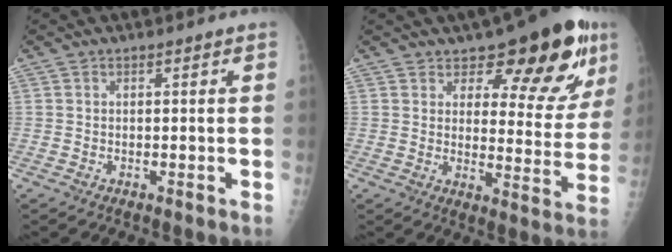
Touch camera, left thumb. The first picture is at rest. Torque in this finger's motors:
{"motor_torque": [0.61, 0.46, 0.10, -0.25, 0.14]}